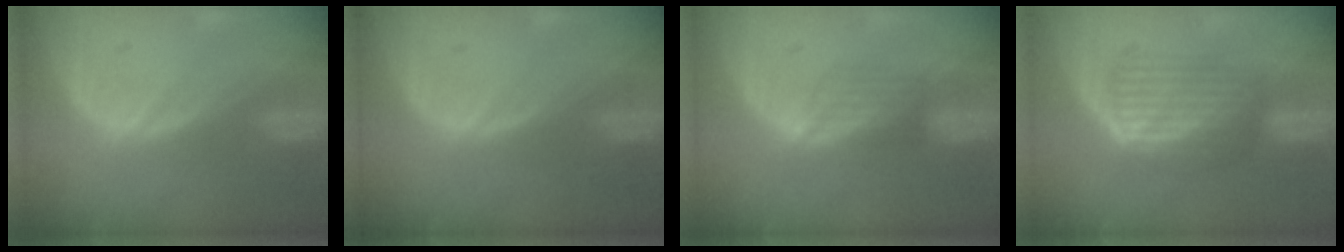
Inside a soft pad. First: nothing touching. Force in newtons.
{"total": 0.0}
{"total": 3.5, "press": 3.2, "slide": 1.4}
{"total": 7.0, "press": 5.9, "slide": 3.8}